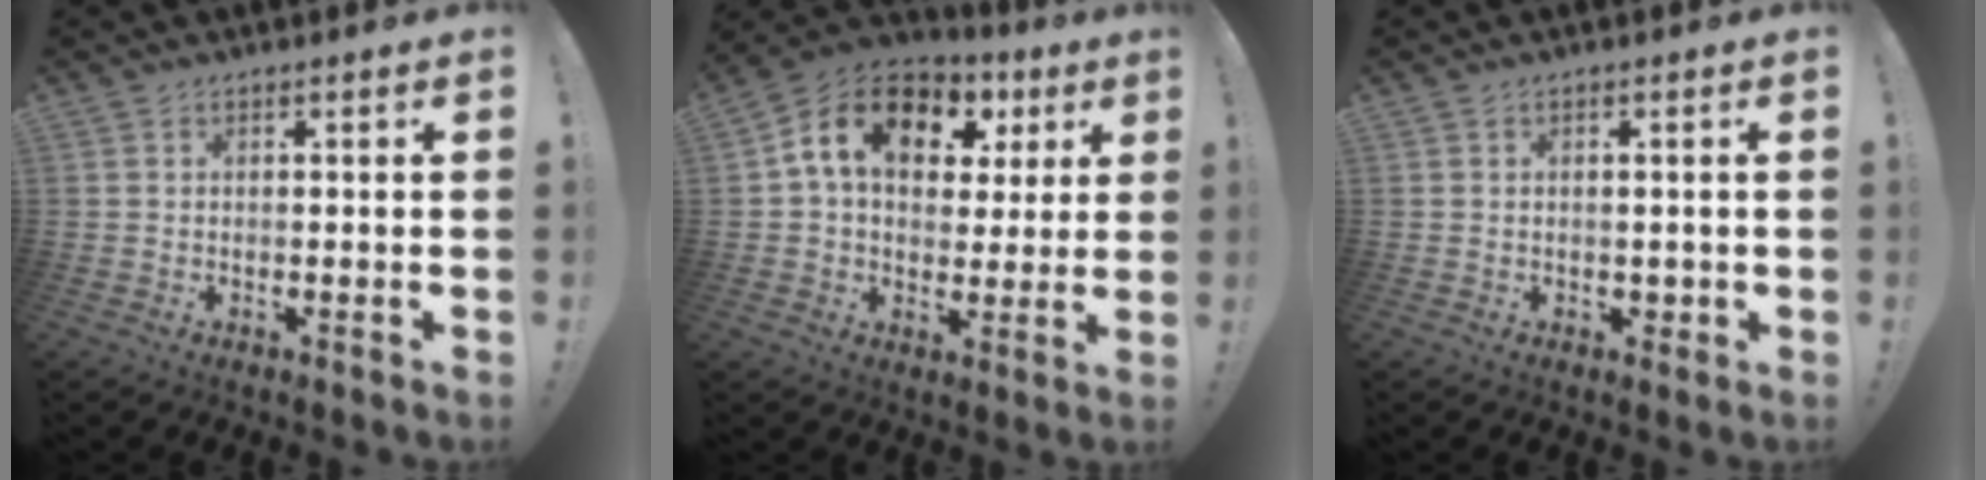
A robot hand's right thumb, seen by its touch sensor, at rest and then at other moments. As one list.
[{"total": 15.8, "force": [5.7, 10.8, 10.1], "torque": [-0.171, -0.004, 0.102]}, {"total": 1.8, "force": [0.1, 1.7, 0.5], "torque": [0.000, 0.001, 0.001]}]